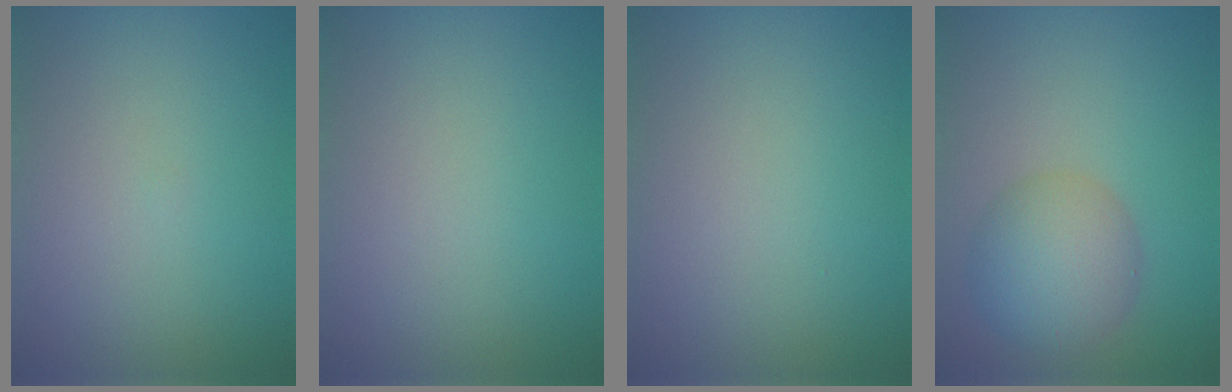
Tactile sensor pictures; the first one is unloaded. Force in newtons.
{"total": 0.0}
{"total": 0.0}
{"total": 5.2, "press": 5.2, "slide": 0.2}